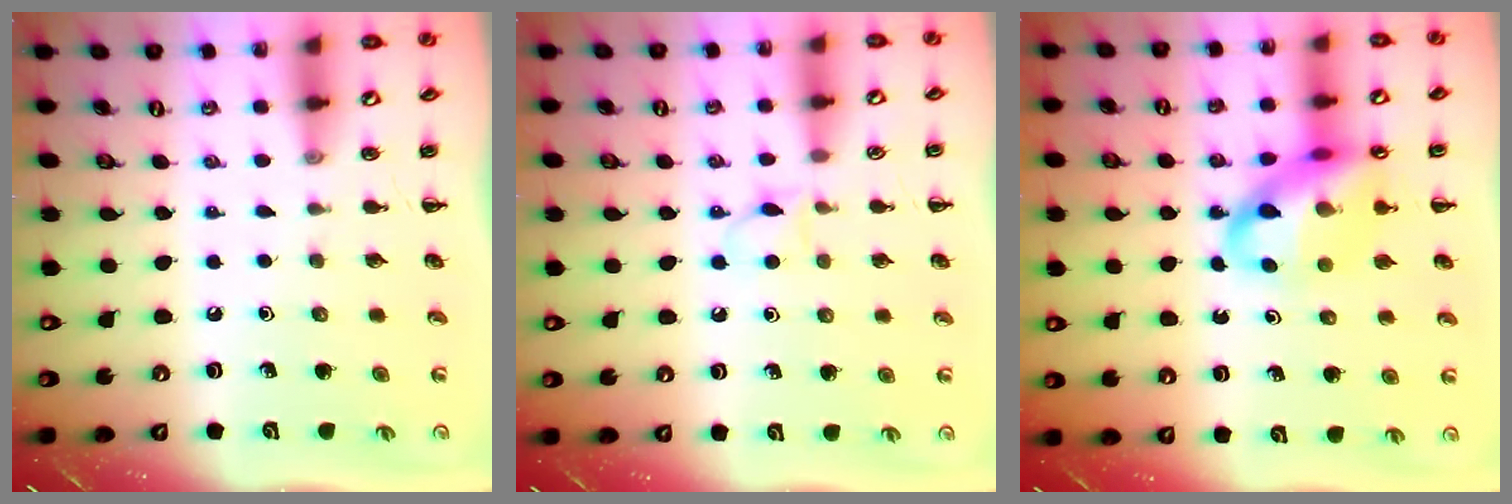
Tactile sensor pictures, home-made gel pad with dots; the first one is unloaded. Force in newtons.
{"total": 4.1, "press": 3.8, "slide": 1.4}
{"total": 16.0, "press": 15.5, "slide": 4.0}